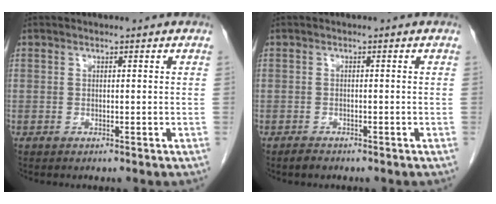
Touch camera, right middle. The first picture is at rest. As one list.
[{"total": 1.3, "force": [-1.1, 0.5, 0.4], "torque": [-0.015, -0.003, -0.016]}]